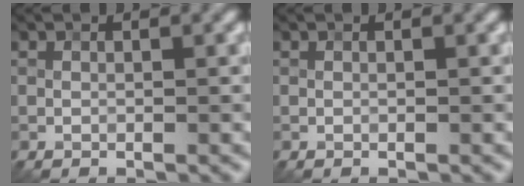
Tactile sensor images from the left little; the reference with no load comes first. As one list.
[{"total": 0.0}]